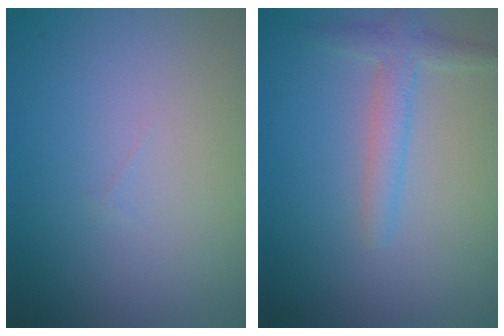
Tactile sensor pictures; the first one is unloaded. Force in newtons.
{"total": 2.3, "press": 2.3, "slide": 0.1}